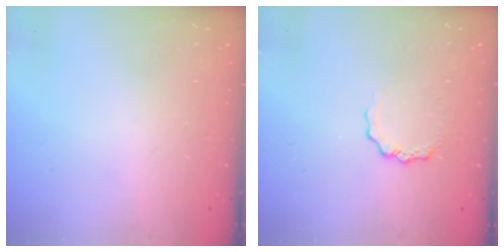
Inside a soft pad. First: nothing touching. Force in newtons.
{"total": 3.7, "press": 3.6, "slide": 0.5}